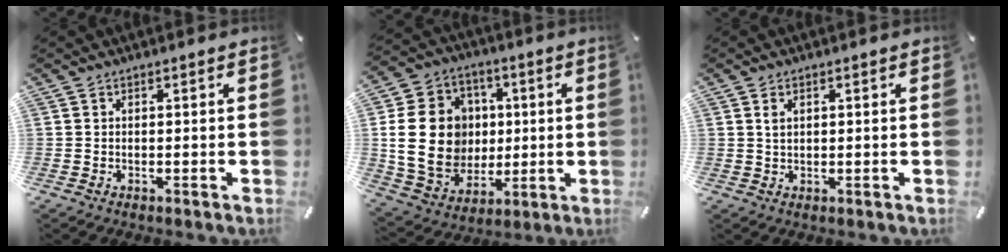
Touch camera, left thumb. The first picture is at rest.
{"total": 19.6, "force": [1.4, 16.6, 10.4], "torque": [-0.201, -0.002, 0.032]}
{"total": 2.0, "force": [0.8, 1.3, 1.3], "torque": [-0.029, 0.002, 0.014]}